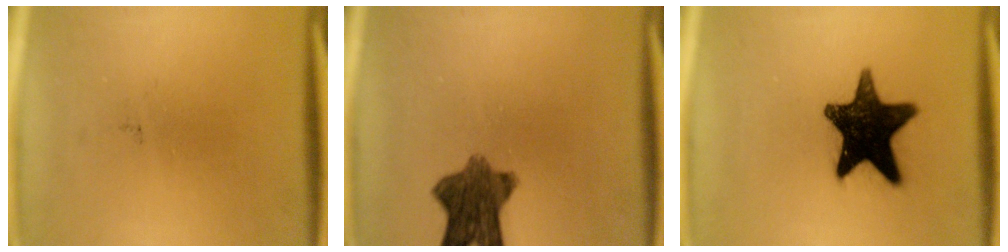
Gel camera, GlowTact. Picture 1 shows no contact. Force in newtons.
{"total": 8.6}
{"total": 16.8}